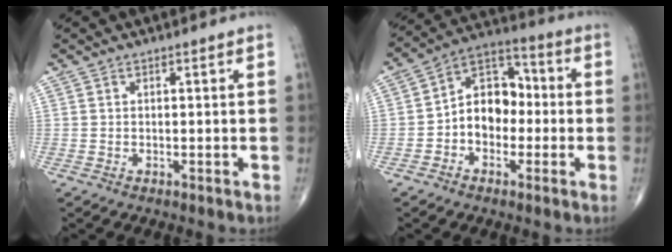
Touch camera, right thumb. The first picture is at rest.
{"total": 11.2, "force": [-1.5, 8.2, 7.4], "torque": [-0.086, 0.043, -0.041]}